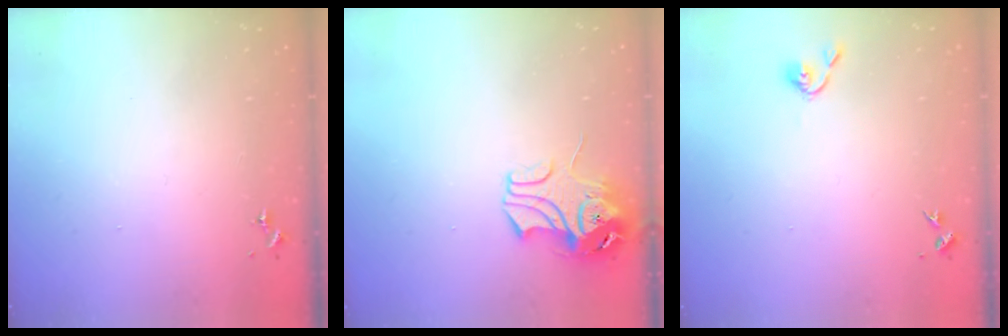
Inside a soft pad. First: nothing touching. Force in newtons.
{"total": 9.1, "press": 9.0, "slide": 1.4}
{"total": 3.7, "press": 3.6, "slide": 0.6}